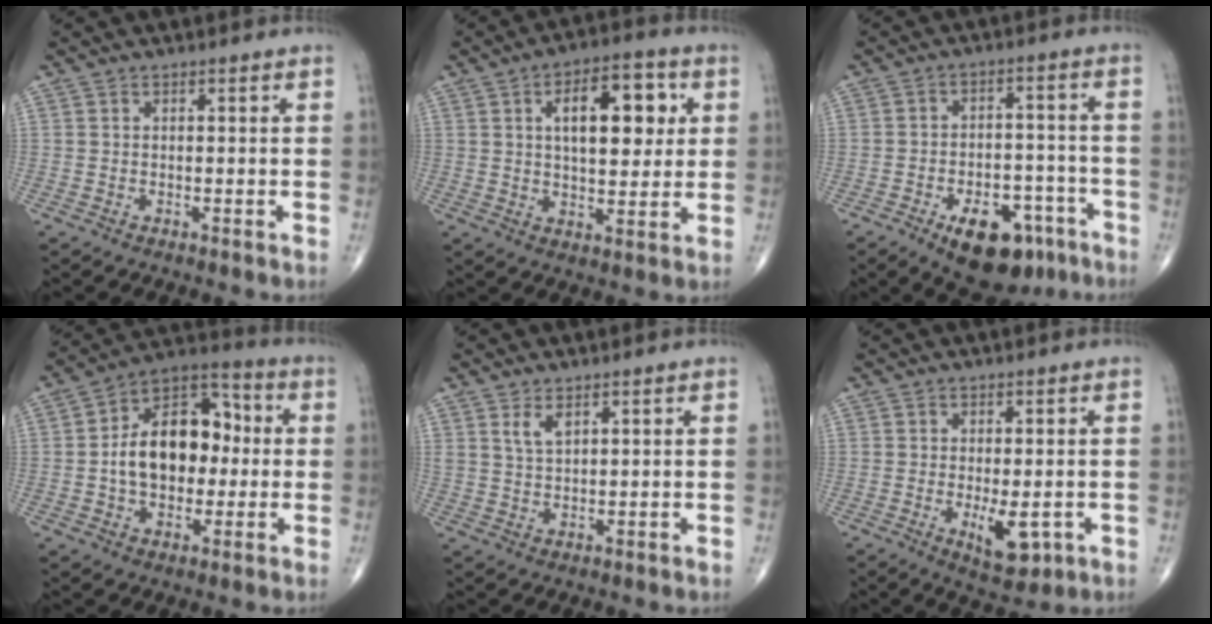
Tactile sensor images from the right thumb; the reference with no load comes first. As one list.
[{"total": 13.7, "force": [3.6, 6.8, 11.4], "torque": [-0.135, 0.000, 0.053]}, {"total": 14.2, "force": [-8.1, 7.5, 8.8], "torque": [-0.095, 0.046, -0.112]}, {"total": 16.8, "force": [0.0, 11.1, 12.5], "torque": [-0.165, 0.038, -0.007]}, {"total": 3.1, "force": [1.8, 1.4, 2.1], "torque": [-0.035, -0.010, 0.040]}, {"total": 6.2, "force": [-1.8, 2.9, 5.2], "torque": [-0.064, -0.009, -0.018]}]